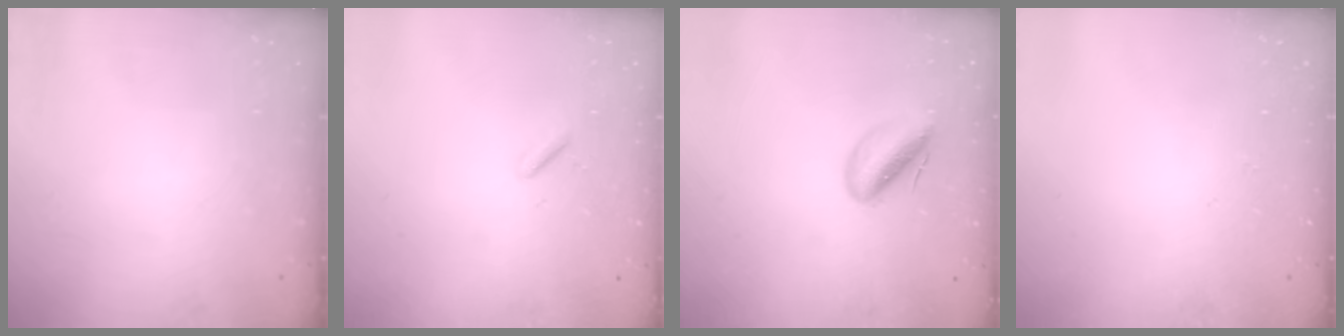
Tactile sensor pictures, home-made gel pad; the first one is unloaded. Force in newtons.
{"total": 1.0, "press": 0.9, "slide": 0.4}
{"total": 6.4, "press": 6.1, "slide": 2.0}
{"total": 0.0}